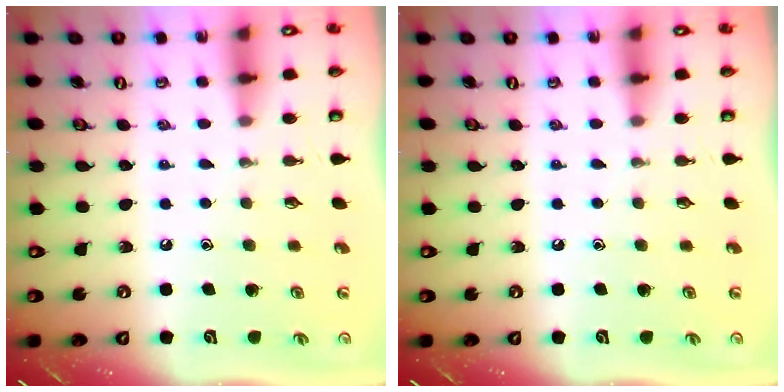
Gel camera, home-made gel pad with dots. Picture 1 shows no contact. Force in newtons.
{"total": 0.0}